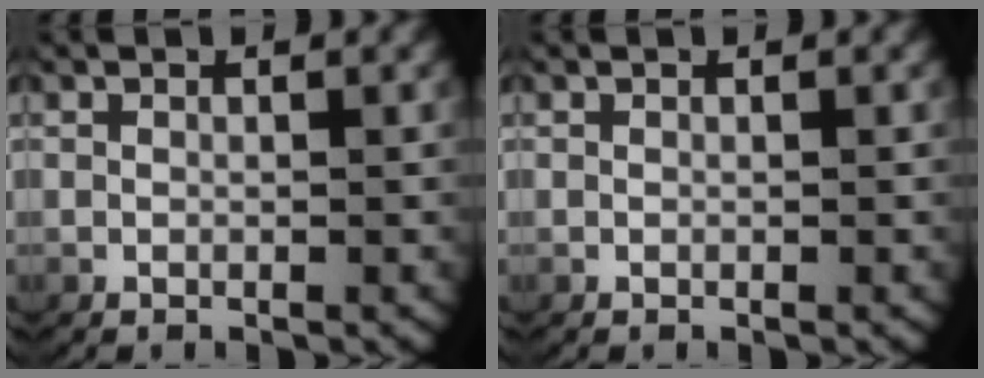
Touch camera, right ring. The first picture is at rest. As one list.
[{"total": 0.0}]